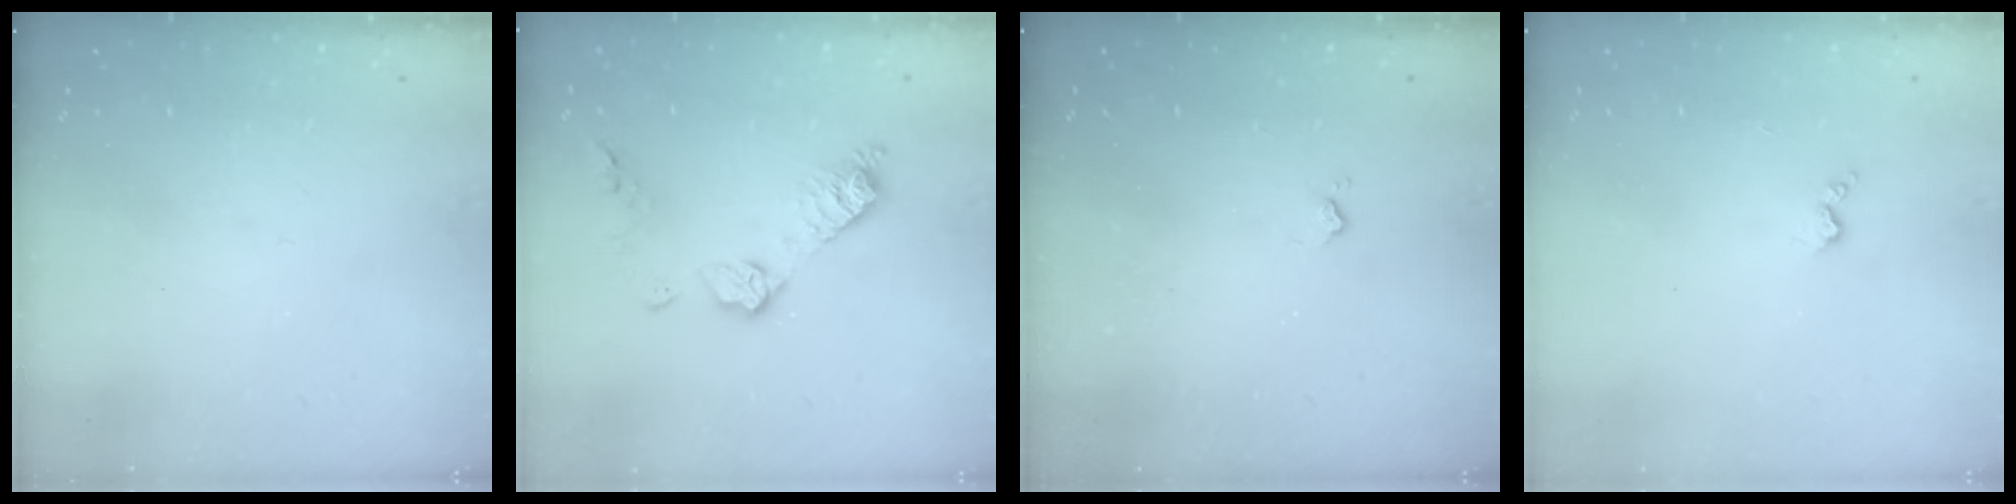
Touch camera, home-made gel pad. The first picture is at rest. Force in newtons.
{"total": 9.9, "press": 9.9, "slide": 0.4}
{"total": 2.4, "press": 2.3, "slide": 0.5}
{"total": 2.4, "press": 2.4, "slide": 0.5}